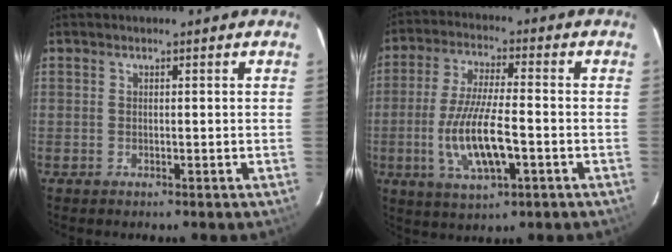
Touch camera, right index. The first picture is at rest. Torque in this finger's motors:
{"motor_torque": [0.44, -0.17, 0.66, 0.21]}